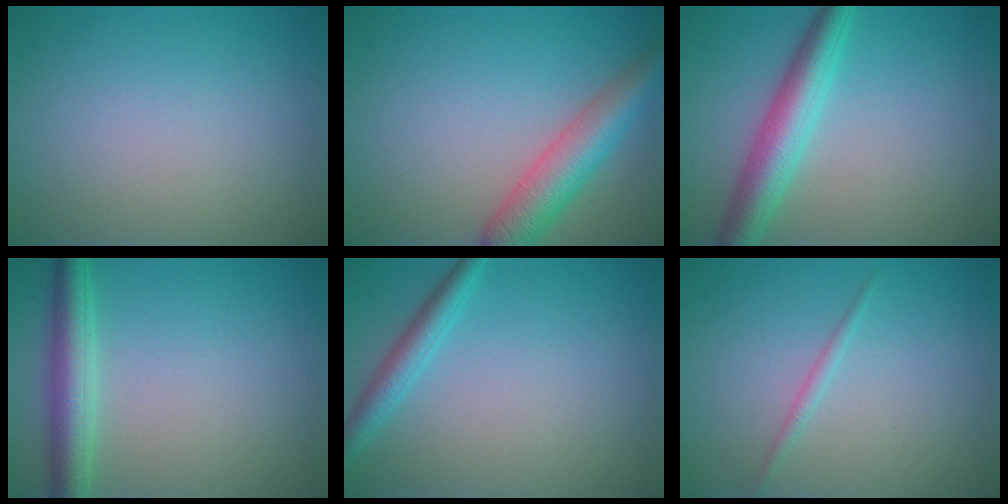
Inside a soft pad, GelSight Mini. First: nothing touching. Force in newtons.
{"total": 5.2, "press": 5.2, "slide": 0.2}
{"total": 5.0, "press": 5.0, "slide": 0.1}
{"total": 4.1, "press": 4.1, "slide": 0.1}
{"total": 2.5, "press": 2.5, "slide": 0.1}
{"total": 0.9, "press": 0.9, "slide": 0.0}